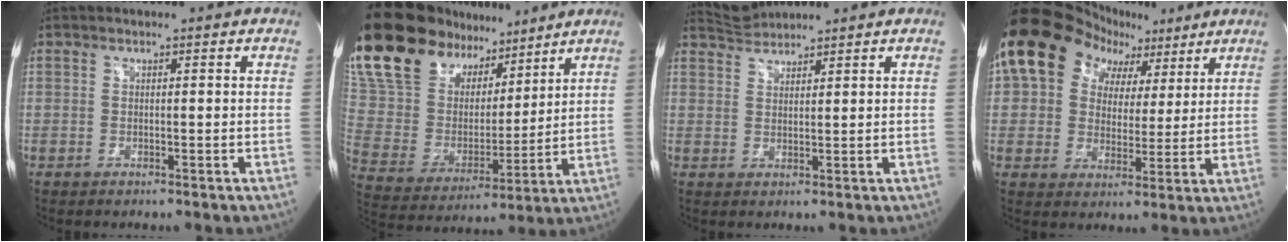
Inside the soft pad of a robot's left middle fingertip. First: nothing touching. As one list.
[{"total": 18.9, "force": [14.6, 8.0, 9.0], "torque": [-0.182, 0.031, 0.278]}, {"total": 3.1, "force": [3.1, -0.2, -0.6], "torque": [0.003, 0.005, 0.066]}, {"total": 13.5, "force": [6.8, 10.2, 5.8], "torque": [-0.084, 0.059, 0.118]}]